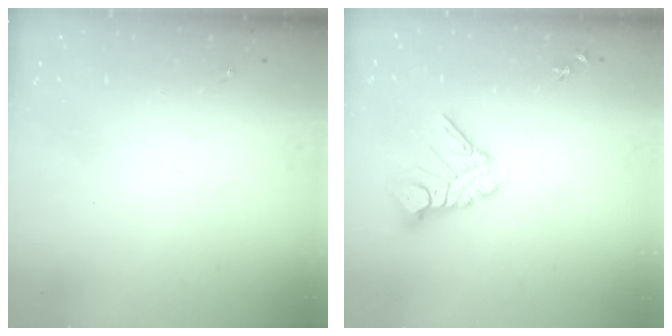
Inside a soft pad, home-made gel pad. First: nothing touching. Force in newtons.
{"total": 11.6, "press": 11.6, "slide": 1.2}